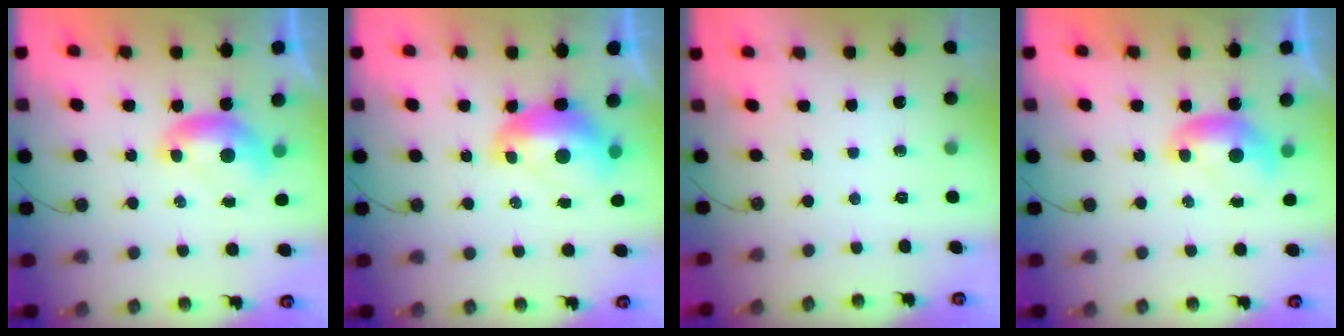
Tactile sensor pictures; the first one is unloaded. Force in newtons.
{"total": 2.7, "press": 2.7, "slide": 0.7}
{"total": 0.0}
{"total": 0.0}